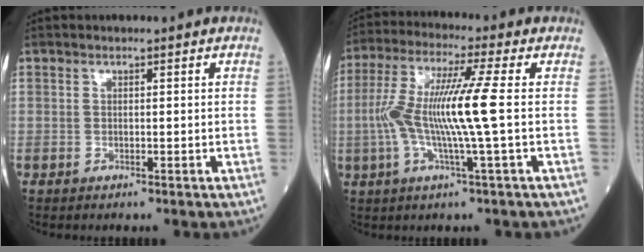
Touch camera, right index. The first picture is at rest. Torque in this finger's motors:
{"motor_torque": [0.85, 0.11, 0.34, 0.21]}